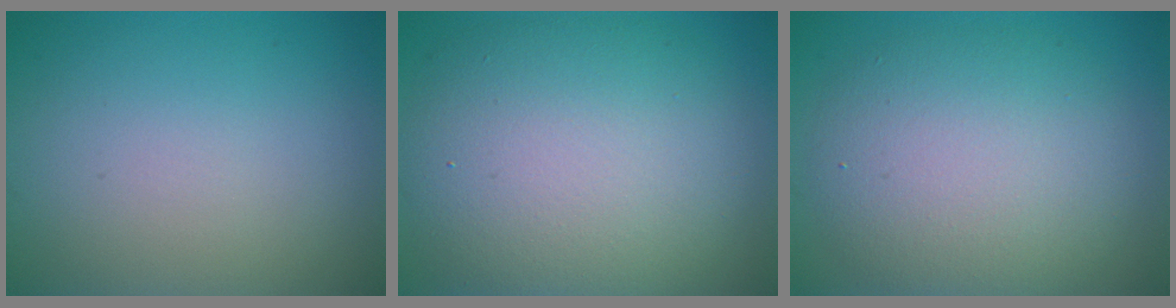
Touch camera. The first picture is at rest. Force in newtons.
{"total": 10.6, "press": 10.6, "slide": 1.0}
{"total": 7.3, "press": 7.3, "slide": 0.5}